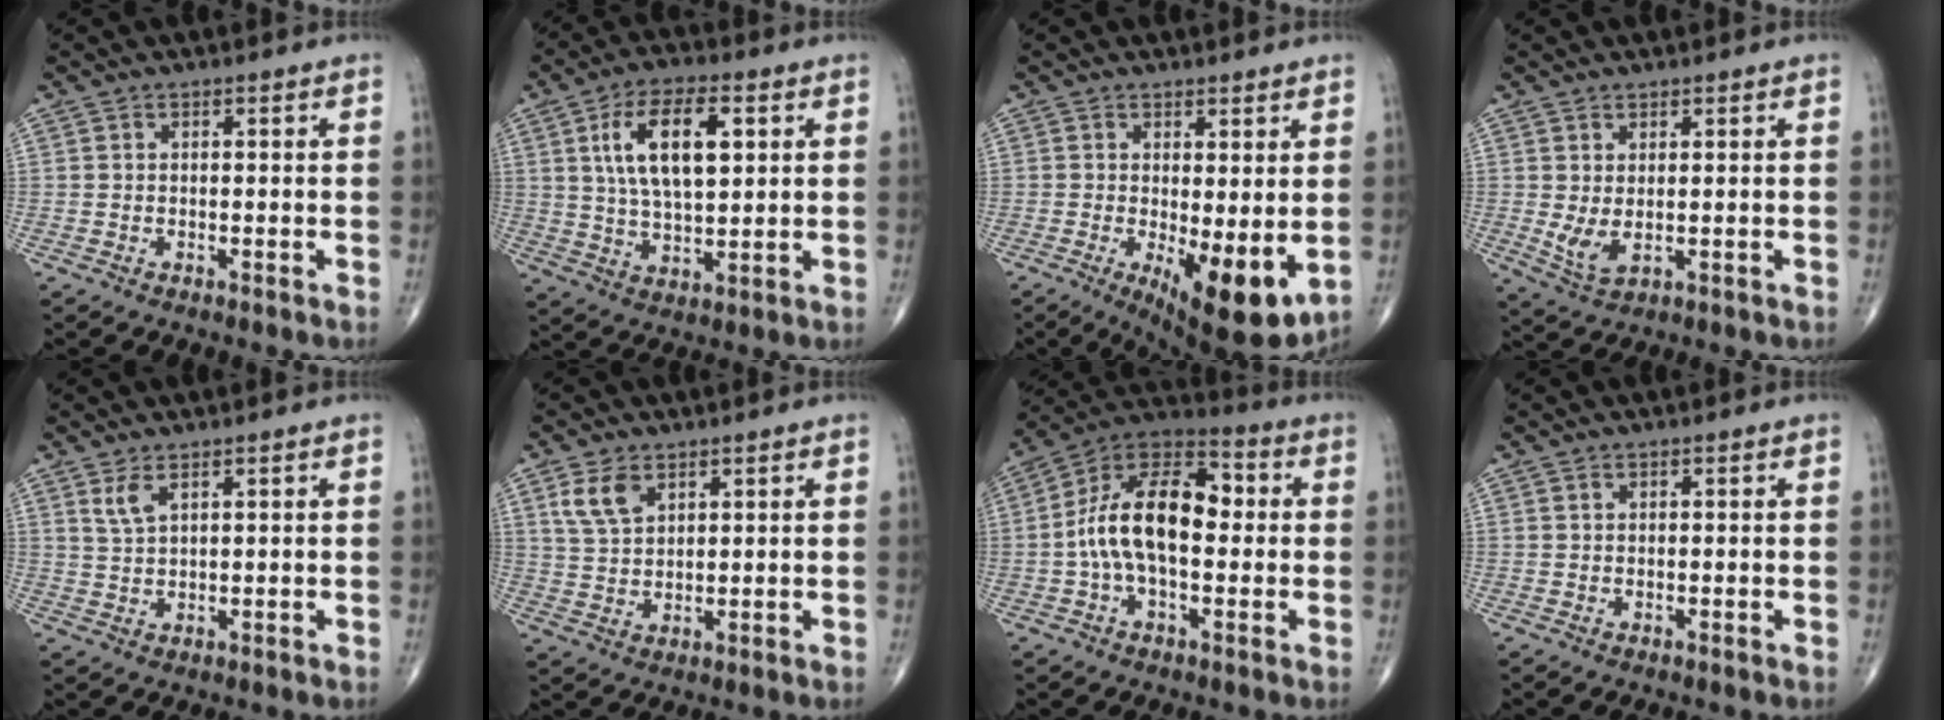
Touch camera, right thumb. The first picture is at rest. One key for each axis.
{"total": 13.4, "fx": 3.8, "fy": 6.1, "fz": 11.2, "tx": -0.192, "ty": -0.005, "tz": 0.071}
{"total": 10.9, "fx": -1.7, "fy": 3.7, "fz": 10.1, "tx": -0.146, "ty": -0.029, "tz": -0.015}
{"total": 4.2, "fx": 0.3, "fy": 1.8, "fz": 3.7, "tx": -0.078, "ty": -0.008, "tz": 0.016}
{"total": 3.0, "fx": 1.8, "fy": 1.0, "fz": 2.1, "tx": -0.046, "ty": -0.007, "tz": 0.043}
{"total": 6.0, "fx": 3.1, "fy": 3.5, "fz": 3.8, "tx": -0.066, "ty": -0.009, "tz": 0.066}
{"total": 16.5, "fx": 0.1, "fy": 8.9, "fz": 13.9, "tx": -0.237, "ty": 0.043, "tz": -0.010}
{"total": 0.0}